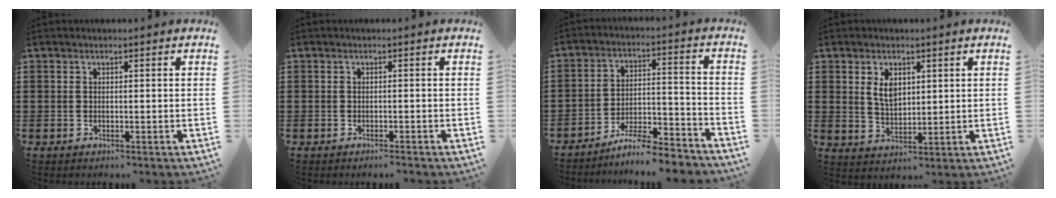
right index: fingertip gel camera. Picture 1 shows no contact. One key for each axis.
{"total": 0.7, "fx": -0.6, "fy": 0.0, "fz": 0.3, "tx": -0.008, "ty": -0.002, "tz": -0.013}
{"total": 7.4, "fx": -6.9, "fy": 0.4, "fz": 2.7, "tx": -0.043, "ty": 0.006, "tz": -0.133}
{"total": 4.3, "fx": 1.7, "fy": 2.5, "fz": 3.0, "tx": -0.060, "ty": 0.006, "tz": 0.027}